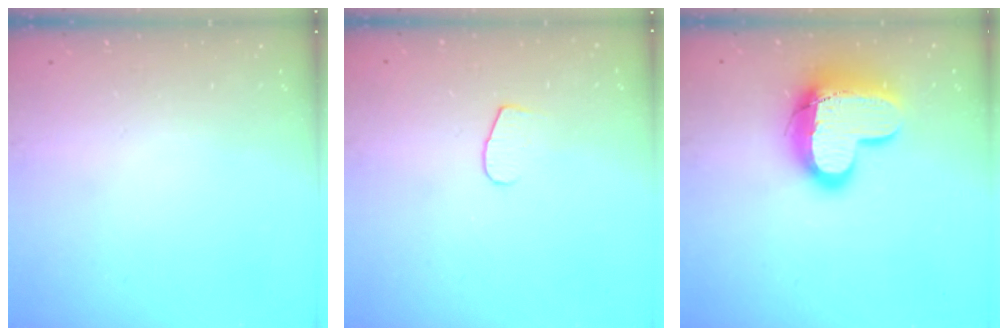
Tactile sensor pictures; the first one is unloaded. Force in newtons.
{"total": 5.9, "press": 5.9, "slide": 0.6}
{"total": 17.4, "press": 17.3, "slide": 1.3}